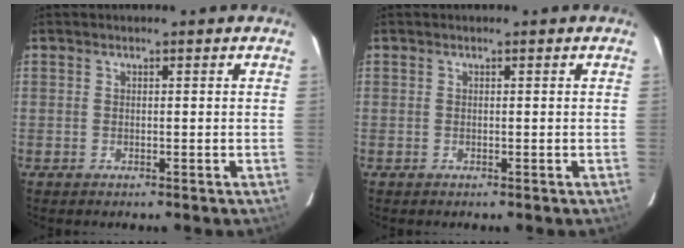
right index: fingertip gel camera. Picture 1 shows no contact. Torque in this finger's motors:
{"motor_torque": [0.00, 0.00, 0.00, 0.00]}